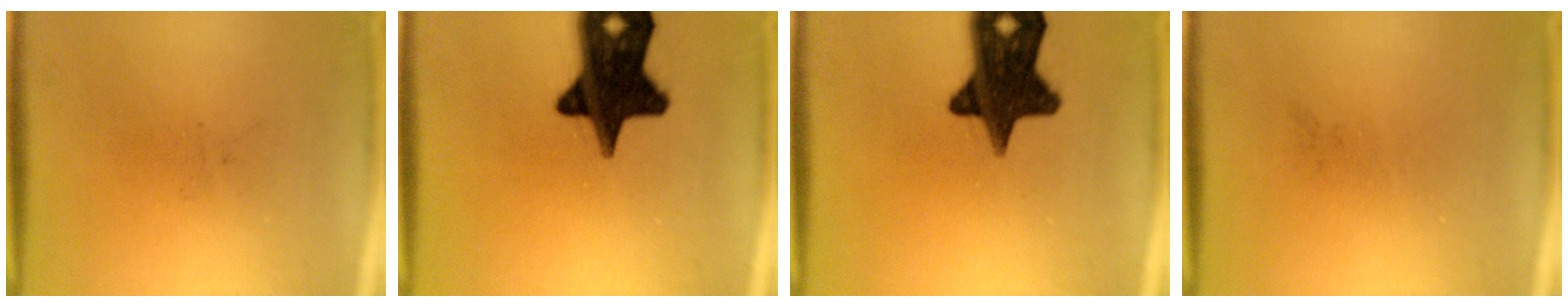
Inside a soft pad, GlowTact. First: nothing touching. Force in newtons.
{"total": 19.0}
{"total": 16.4}
{"total": 0.0}